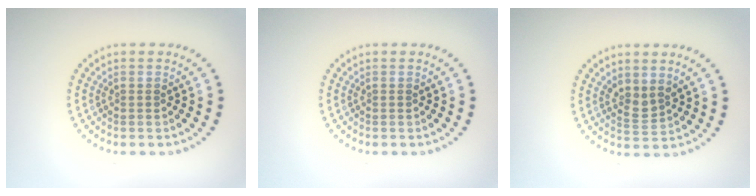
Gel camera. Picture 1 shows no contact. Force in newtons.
{"total": 0.0}
{"total": 1.9, "press": 1.4, "slide": 1.2}